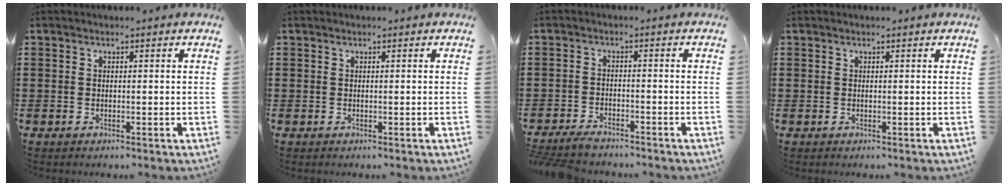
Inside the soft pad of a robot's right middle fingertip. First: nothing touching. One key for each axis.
{"total": 0.0}
{"total": 2.9, "fx": -2.8, "fy": 0.4, "fz": 0.7, "tx": -0.022, "ty": 0.001, "tz": -0.060}
{"total": 0.0}